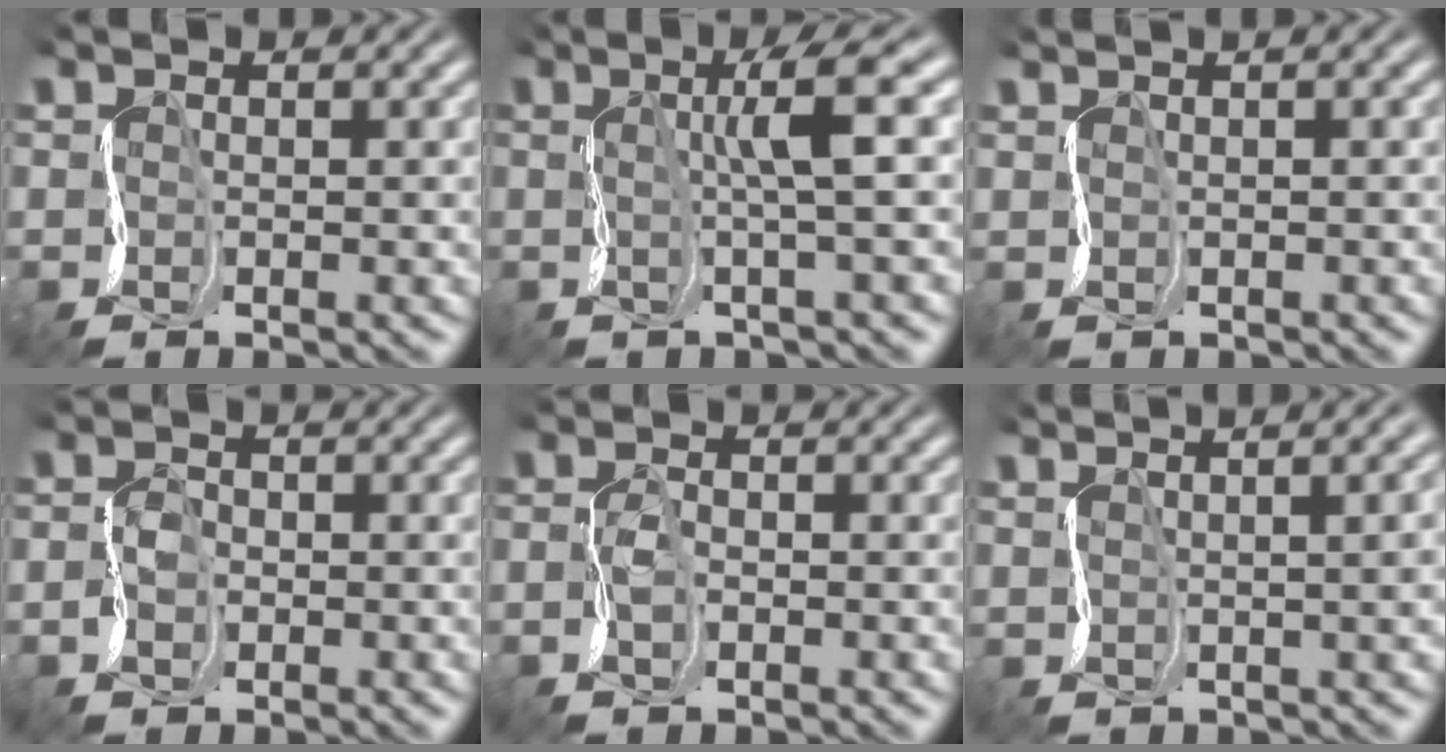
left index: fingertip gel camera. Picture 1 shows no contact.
{"total": 3.8, "force": [1.1, -0.1, 3.6], "torque": [-0.064, 0.018, 0.013]}
{"total": 1.0, "force": [0.9, 0.2, 0.1], "torque": [0.006, 0.007, 0.003]}
{"total": 1.2, "force": [-0.7, 0.9, 0.3], "torque": [-0.020, 0.010, -0.022]}
{"total": 1.0, "force": [-0.6, 0.5, 0.5], "torque": [-0.031, 0.008, -0.017]}
{"total": 8.6, "force": [2.2, 4.3, 7.1], "torque": [-0.035, 0.051, -0.005]}